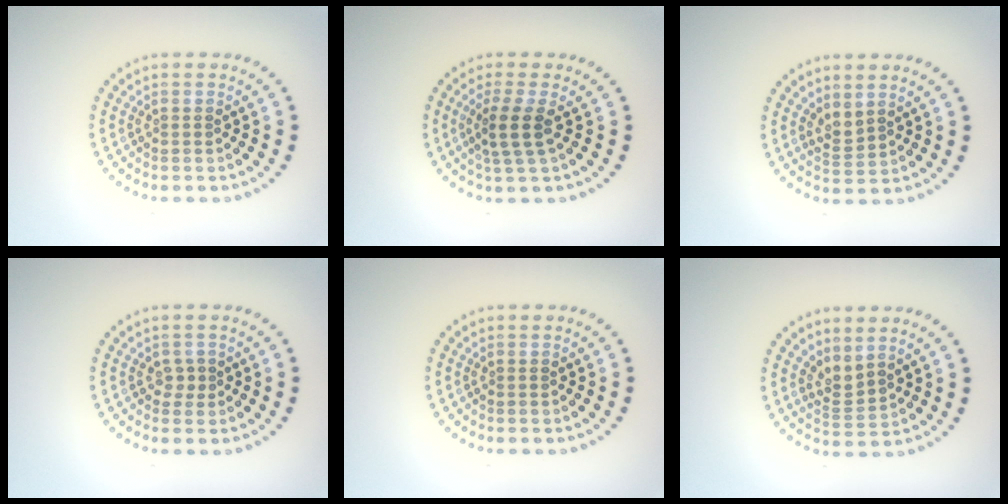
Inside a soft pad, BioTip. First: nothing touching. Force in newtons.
{"total": 2.7, "press": 2.2, "slide": 1.6}
{"total": 1.7, "press": 1.2, "slide": 1.1}
{"total": 1.1, "press": 0.9, "slide": 0.5}
{"total": 0.0}
{"total": 2.1, "press": 1.4, "slide": 1.6}